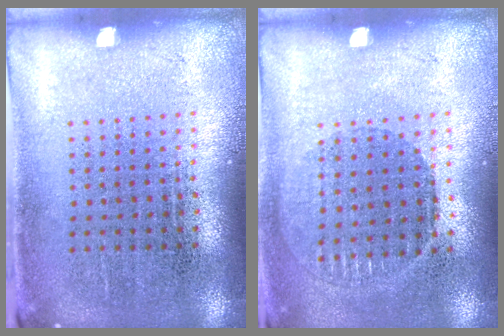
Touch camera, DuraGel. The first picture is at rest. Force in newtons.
{"total": 0.9, "press": 0.8, "slide": 0.3}